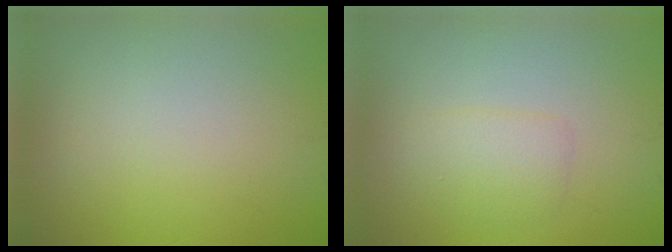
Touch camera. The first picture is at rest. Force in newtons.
{"total": 1.9, "press": 1.9, "slide": 0.1}